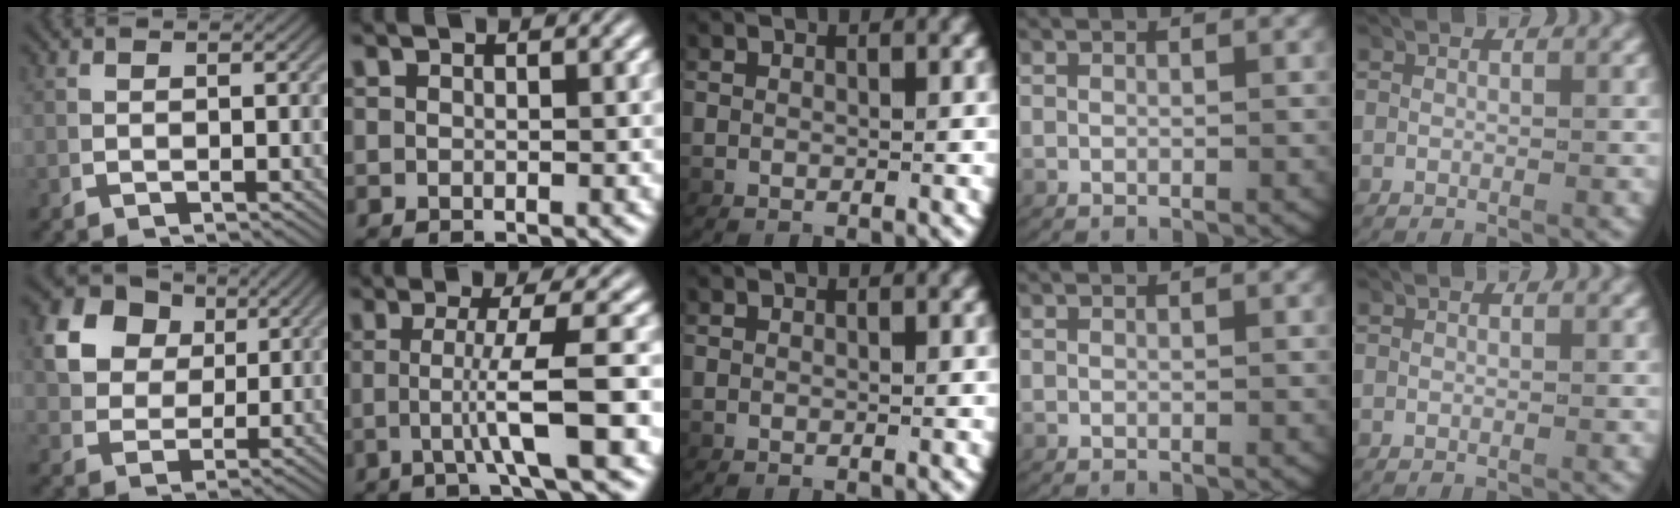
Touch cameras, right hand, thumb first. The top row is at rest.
{"thumb": {"total": 11.4, "force": [3.9, 8.9, 5.9], "torque": [-0.133, -0.006, 0.067]}, "index": {"total": 4.5, "force": [-0.5, -1.1, 4.3], "torque": [-0.072, -0.008, -0.003]}}